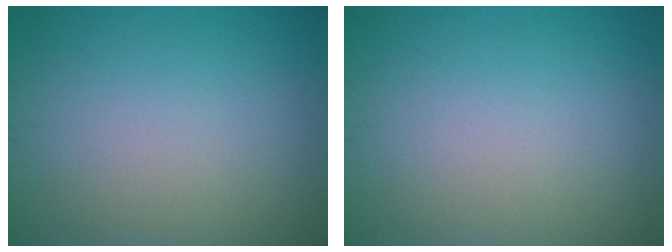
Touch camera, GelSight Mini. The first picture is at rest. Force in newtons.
{"total": 0.0}